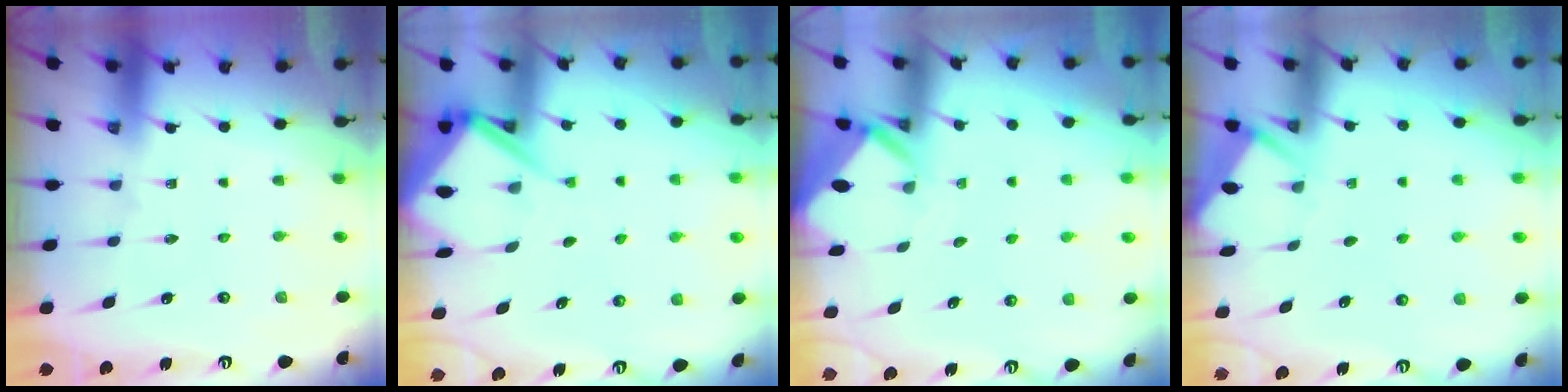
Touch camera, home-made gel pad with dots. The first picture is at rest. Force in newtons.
{"total": 8.4, "press": 8.3, "slide": 1.0}
{"total": 3.2, "press": 3.2, "slide": 0.2}
{"total": 2.9, "press": 2.9, "slide": 0.3}